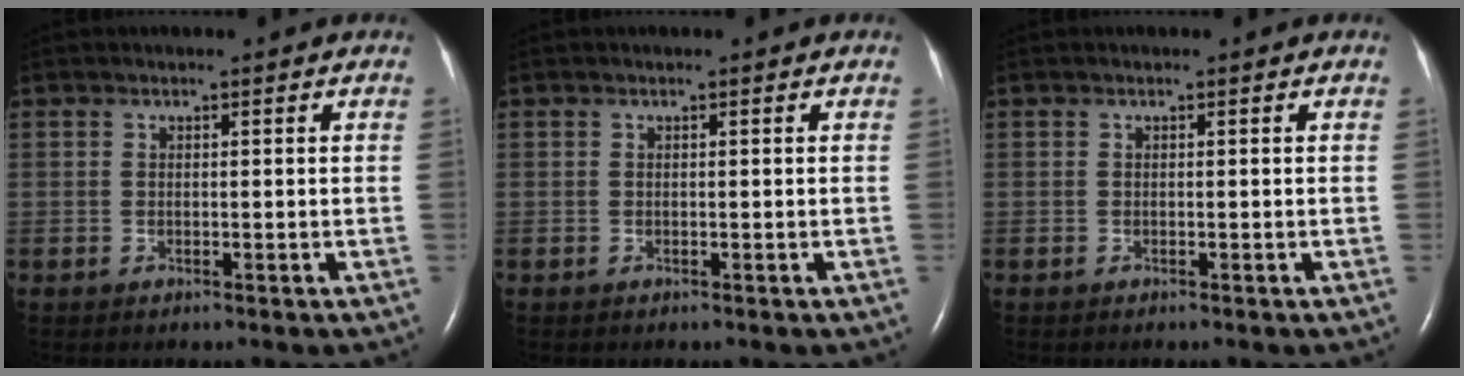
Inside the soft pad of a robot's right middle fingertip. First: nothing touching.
{"total": 0.0}
{"total": 0.0}